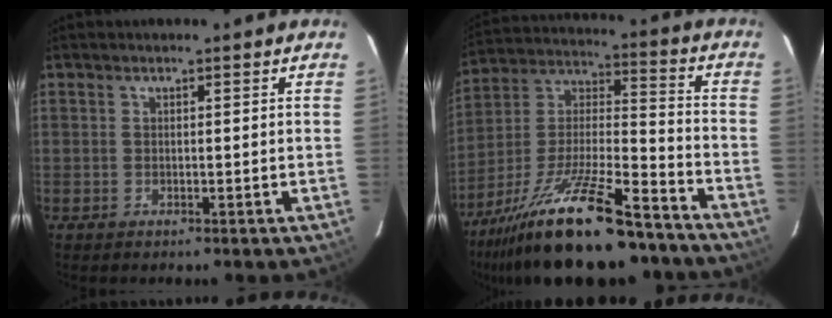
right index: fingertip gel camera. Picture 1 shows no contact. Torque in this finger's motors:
{"motor_torque": [1.47, -0.67, 1.05, 0.21]}